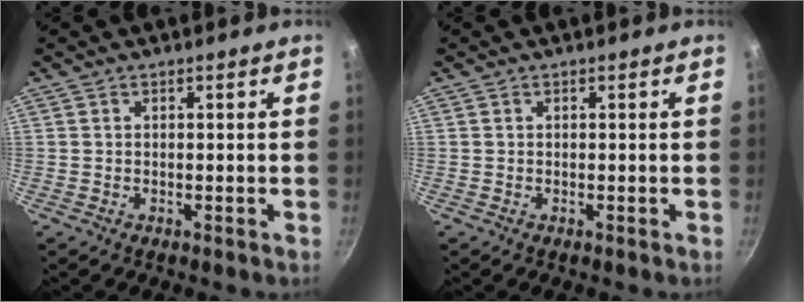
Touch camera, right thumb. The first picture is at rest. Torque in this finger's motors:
{"motor_torque": [-0.02, -0.02, 0.02, 0.00, 0.00]}